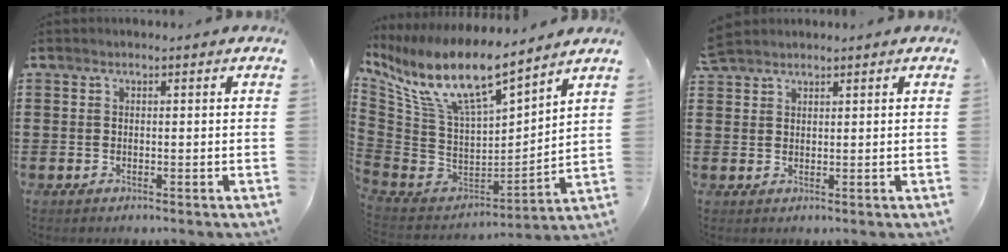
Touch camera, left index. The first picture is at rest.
{"total": 12.7, "force": [8.5, 3.1, 8.9], "torque": [-0.206, -0.059, 0.145]}
{"total": 2.2, "force": [2.1, 0.6, 0.4], "torque": [-0.013, 0.003, 0.041]}